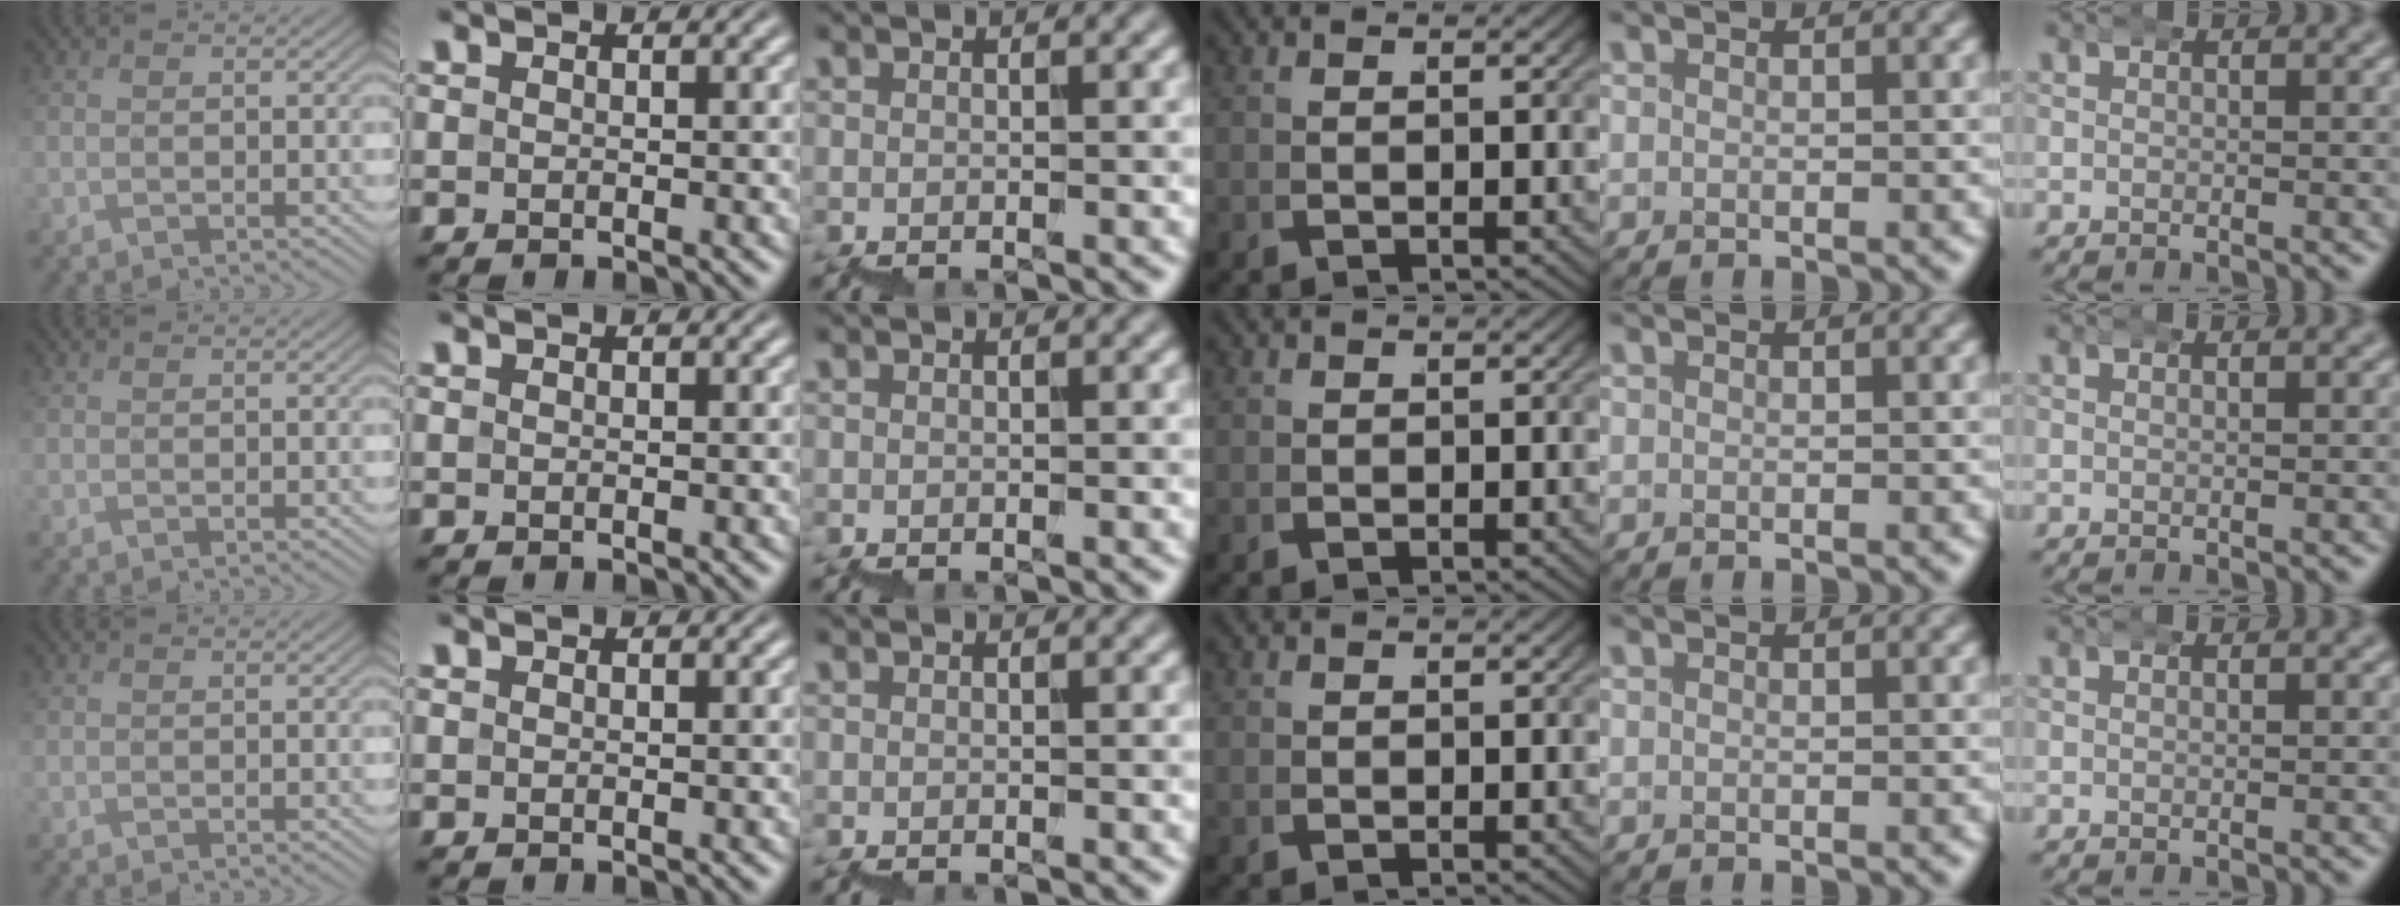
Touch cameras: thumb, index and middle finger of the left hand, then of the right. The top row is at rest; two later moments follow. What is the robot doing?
{"motion": "wrap", "object": "bubble wrap"}